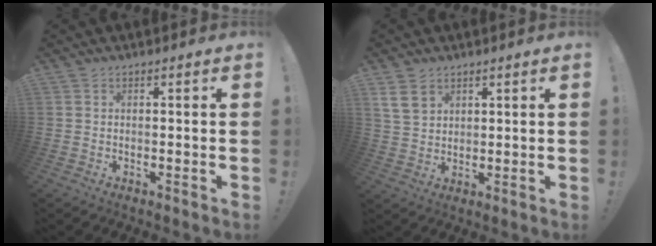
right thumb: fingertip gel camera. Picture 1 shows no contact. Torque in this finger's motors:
{"motor_torque": [-0.12, 0.49, 0.50, 0.38, 0.07]}